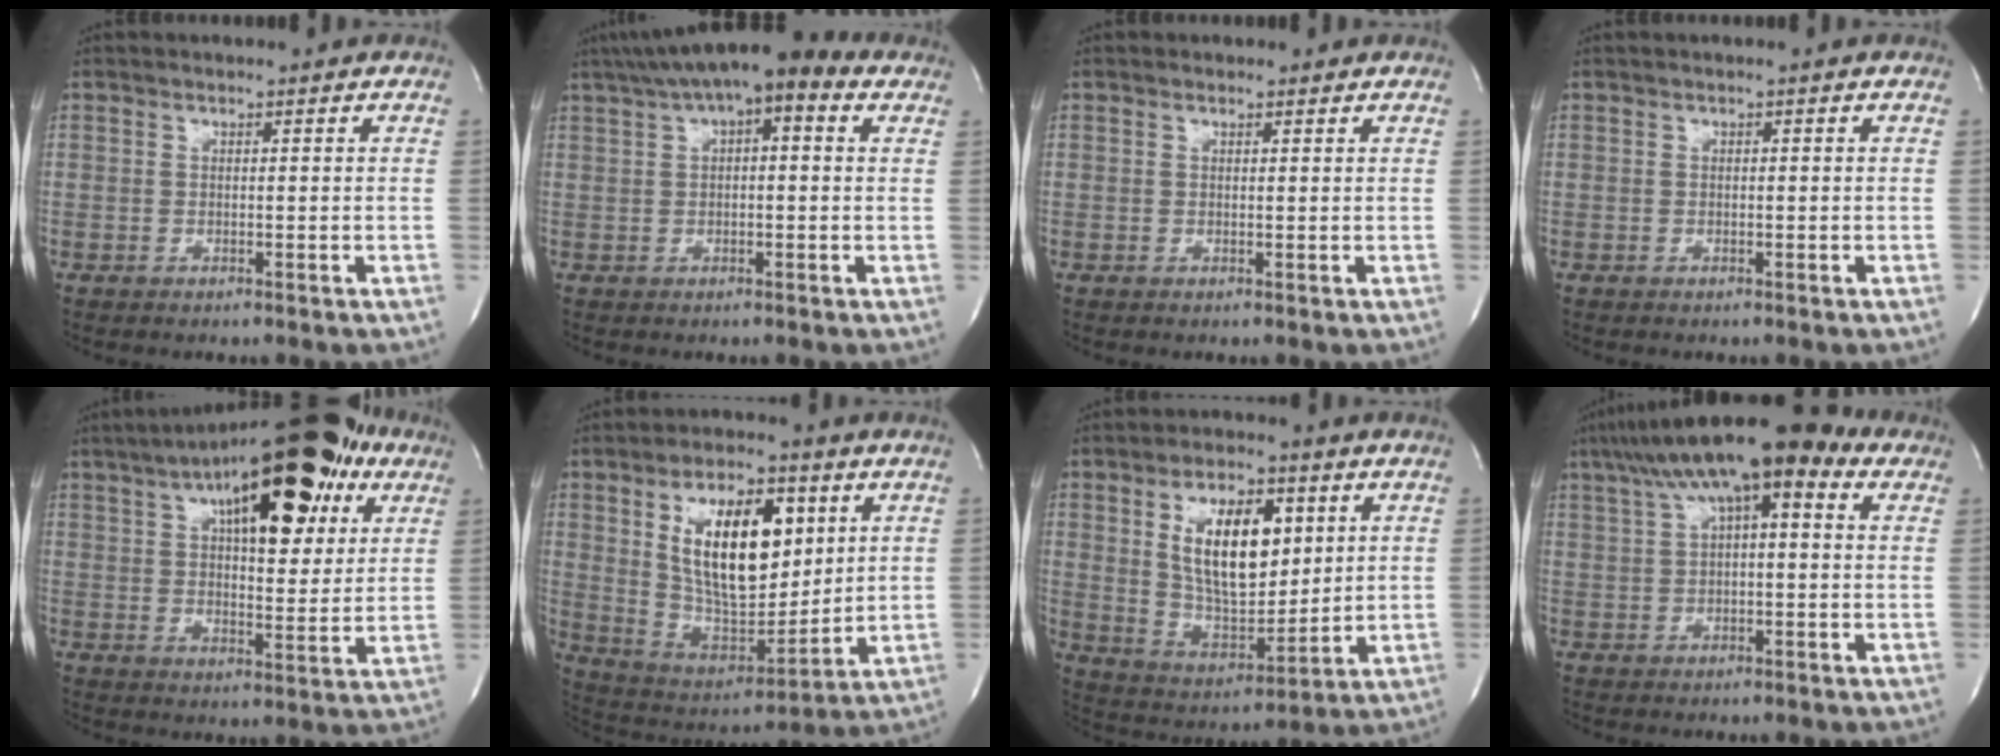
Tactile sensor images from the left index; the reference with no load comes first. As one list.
[{"total": 12.8, "force": [7.3, 3.8, 9.8], "torque": [-0.162, 0.048, 0.109]}, {"total": 0.8, "force": [0.6, 0.5, 0.2], "torque": [-0.011, 0.000, 0.009]}, {"total": 0.0}, {"total": 22.8, "force": [11.6, 7.7, 18.0], "torque": [-0.285, 0.038, 0.169]}, {"total": 16.4, "force": [5.2, 6.8, 14.0], "torque": [-0.252, -0.001, 0.096]}, {"total": 13.4, "force": [4.2, 5.7, 11.4], "torque": [-0.208, -0.008, 0.078]}, {"total": 15.4, "force": [8.2, 4.4, 12.3], "torque": [-0.213, 0.049, 0.129]}]